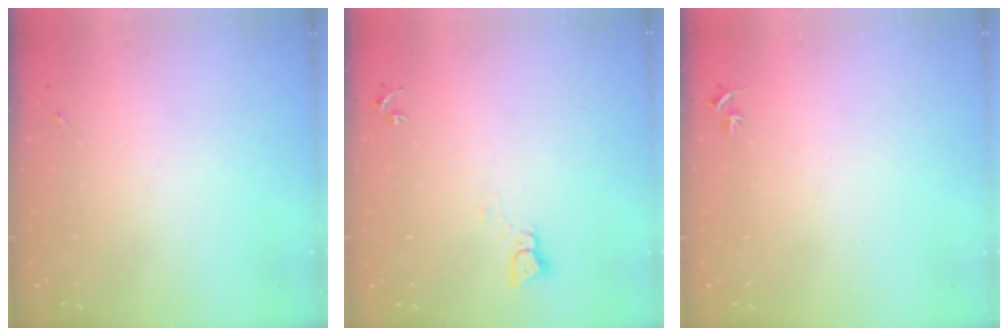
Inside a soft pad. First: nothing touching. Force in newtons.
{"total": 2.1, "press": 2.1, "slide": 0.2}
{"total": 2.7, "press": 2.7, "slide": 0.3}